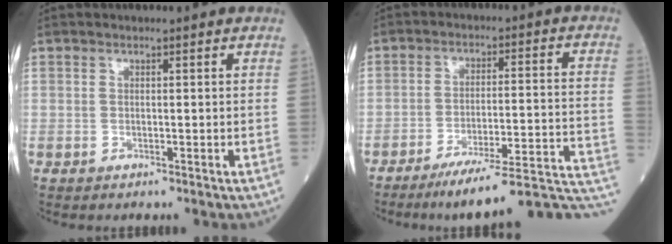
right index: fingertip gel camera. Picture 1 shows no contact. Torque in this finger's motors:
{"motor_torque": [-0.31, -0.51, -0.04, 0.00]}